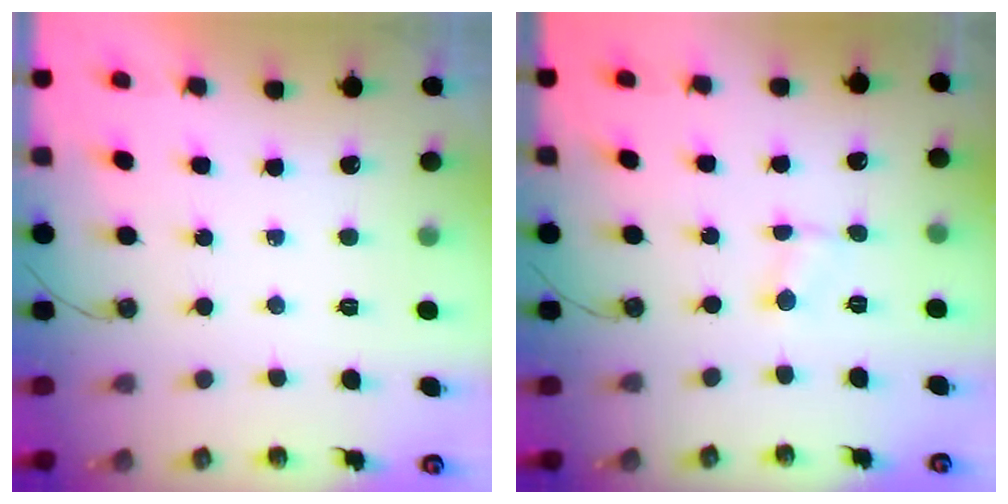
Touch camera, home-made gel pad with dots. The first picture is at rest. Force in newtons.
{"total": 0.9, "press": 0.9, "slide": 0.3}